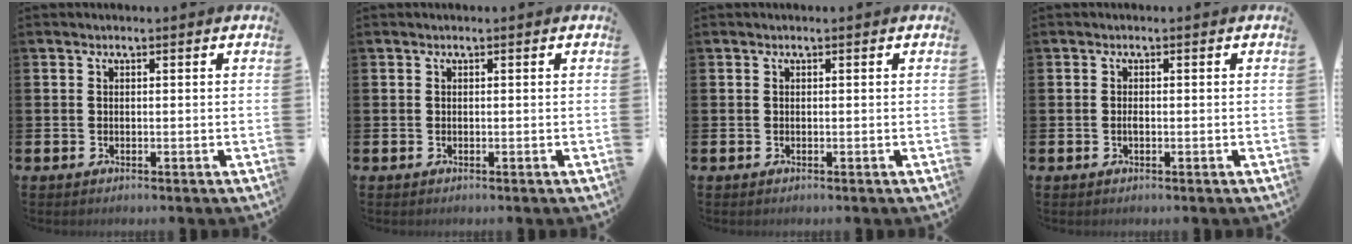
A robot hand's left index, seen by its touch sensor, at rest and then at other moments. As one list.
[{"total": 0.0}, {"total": 0.0}, {"total": 0.8, "force": [-0.2, 0.3, 0.7], "torque": [-0.011, -0.002, -0.004]}]